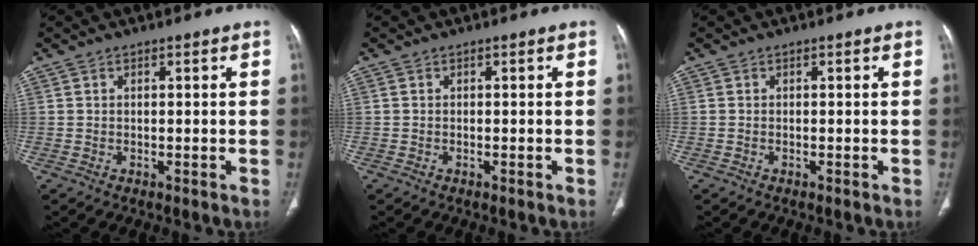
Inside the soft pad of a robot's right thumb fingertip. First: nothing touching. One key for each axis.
{"total": 0.0}
{"total": 0.0}